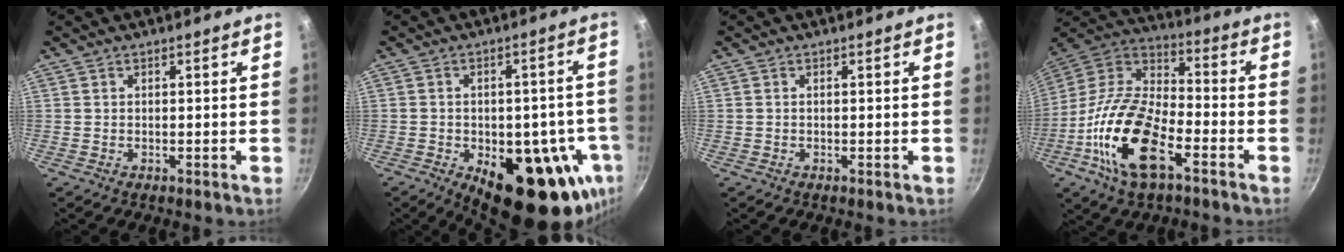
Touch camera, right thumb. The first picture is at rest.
{"total": 21.0, "force": [-7.8, 10.6, 16.3], "torque": [-0.158, 0.007, -0.095]}
{"total": 0.0}
{"total": 20.3, "force": [-8.5, 9.5, 15.8], "torque": [-0.291, 0.041, -0.180]}